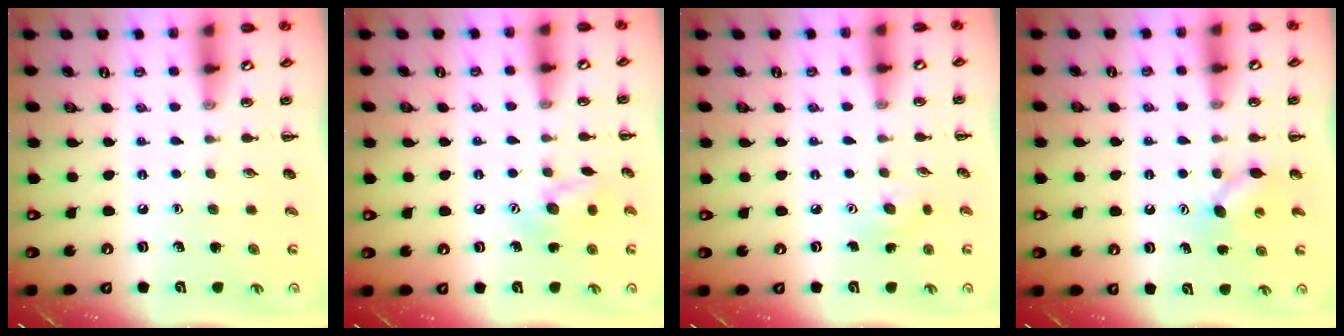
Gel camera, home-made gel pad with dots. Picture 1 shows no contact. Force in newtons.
{"total": 9.3, "press": 9.2, "slide": 0.7}
{"total": 4.0, "press": 3.8, "slide": 1.1}
{"total": 5.3, "press": 5.1, "slide": 1.5}